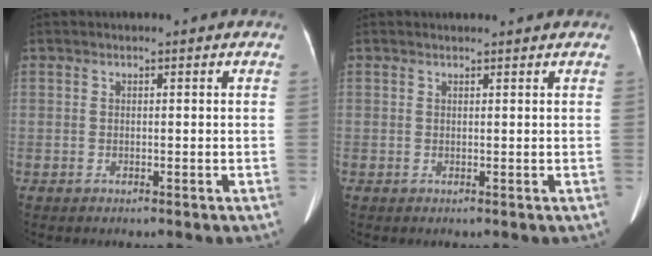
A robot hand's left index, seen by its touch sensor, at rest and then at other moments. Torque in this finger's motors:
{"motor_torque": [-0.28, -0.14, -0.51, -0.21]}